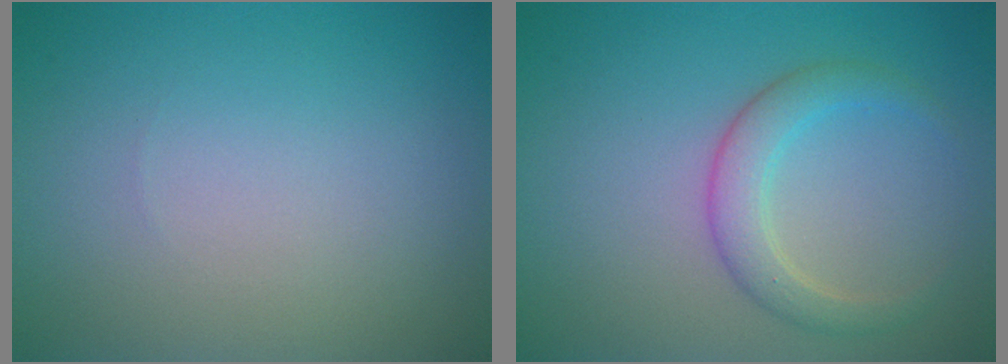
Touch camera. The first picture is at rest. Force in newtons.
{"total": 2.9, "press": 2.9, "slide": 0.3}